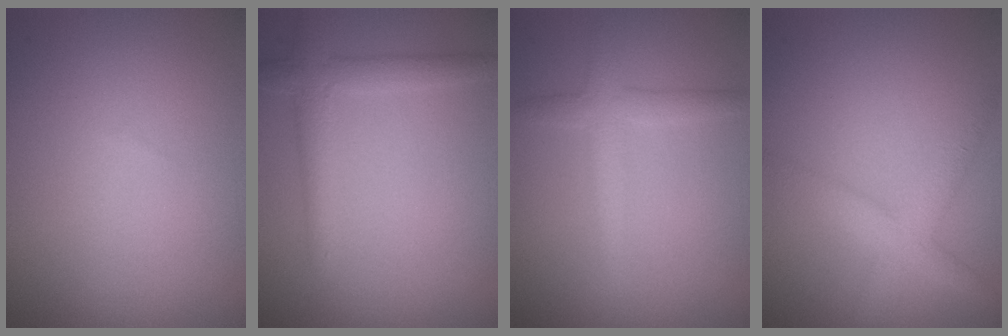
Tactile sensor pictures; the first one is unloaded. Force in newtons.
{"total": 2.7, "press": 2.7, "slide": 0.1}
{"total": 2.3, "press": 2.3, "slide": 0.1}
{"total": 2.7, "press": 2.7, "slide": 0.1}